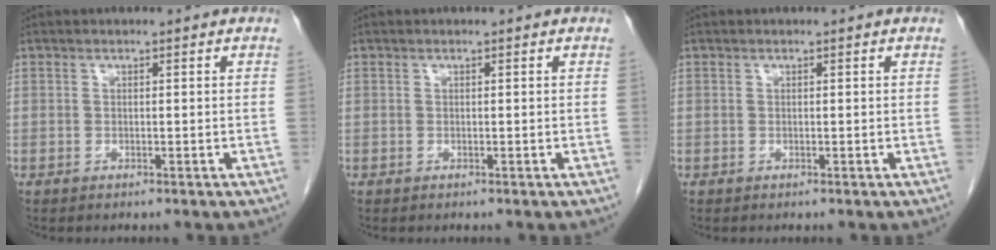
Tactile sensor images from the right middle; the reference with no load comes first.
{"total": 0.0}
{"total": 0.0}